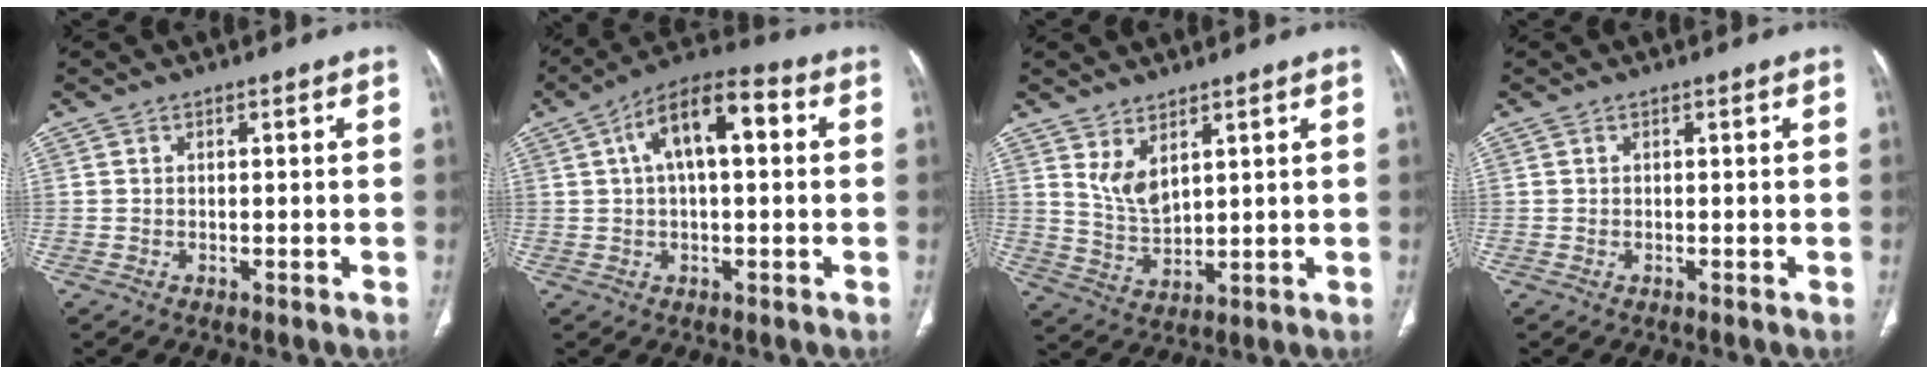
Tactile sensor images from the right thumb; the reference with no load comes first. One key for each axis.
{"total": 12.0, "fx": 2.8, "fy": 5.3, "fz": 10.4, "tx": -0.174, "ty": 0.032, "tz": 0.038}
{"total": 5.8, "fx": 3.2, "fy": 2.6, "fz": 4.1, "tx": -0.076, "ty": -0.031, "tz": 0.076}
{"total": 0.0}